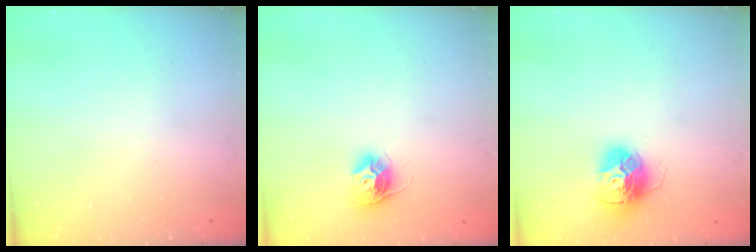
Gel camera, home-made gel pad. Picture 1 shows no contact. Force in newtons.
{"total": 10.3, "press": 10.3, "slide": 0.8}
{"total": 15.2, "press": 15.2, "slide": 1.4}